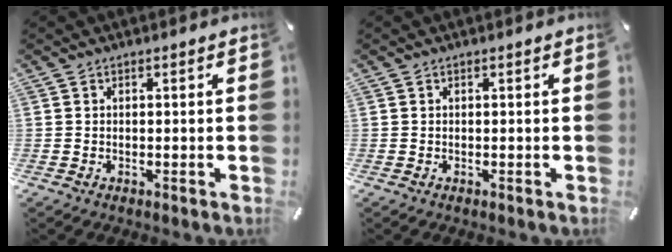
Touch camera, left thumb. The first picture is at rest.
{"total": 0.0}